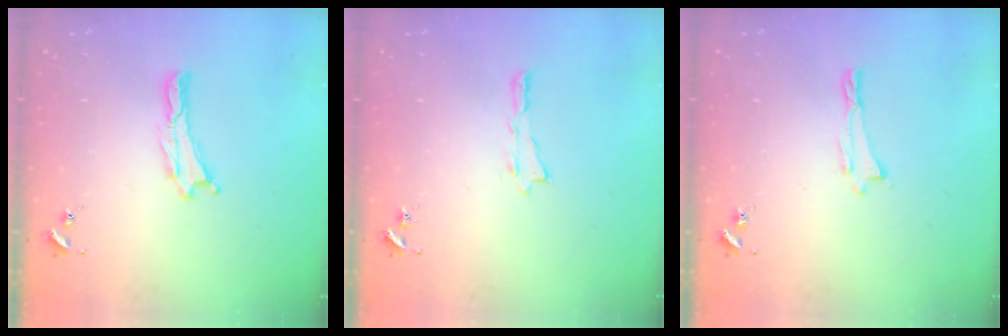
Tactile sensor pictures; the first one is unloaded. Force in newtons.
{"total": 0.0}
{"total": 0.0}